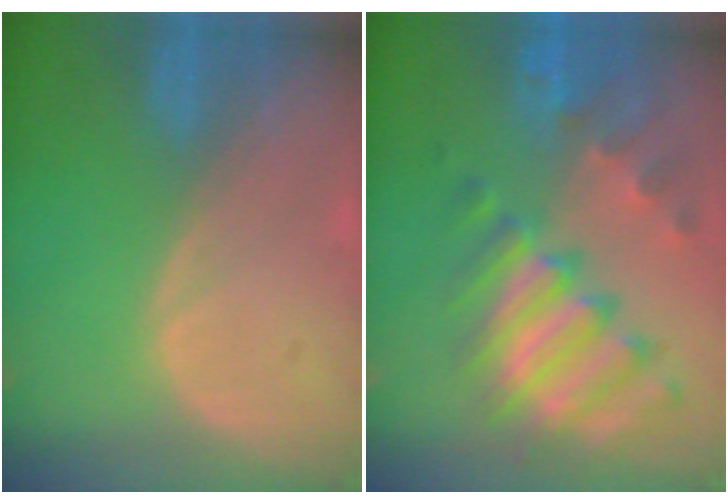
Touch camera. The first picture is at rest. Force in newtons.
{"total": 11.5, "press": 9.8, "slide": 6.0}